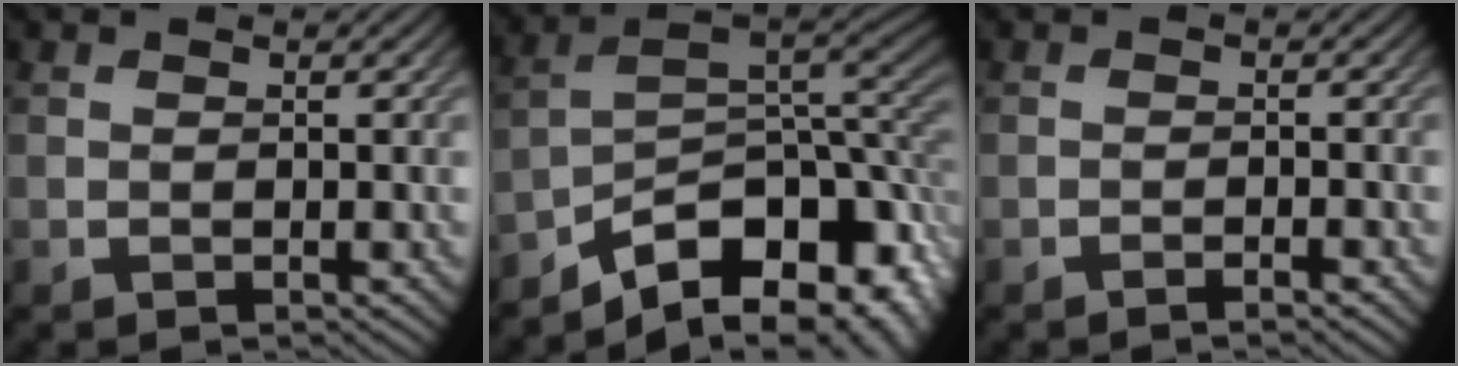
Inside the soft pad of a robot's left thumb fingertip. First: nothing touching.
{"total": 12.5, "force": [-6.5, 6.7, 8.3], "torque": [-0.138, -0.019, -0.096]}
{"total": 1.4, "force": [-1.0, 0.1, 0.9], "torque": [-0.011, 0.005, -0.022]}